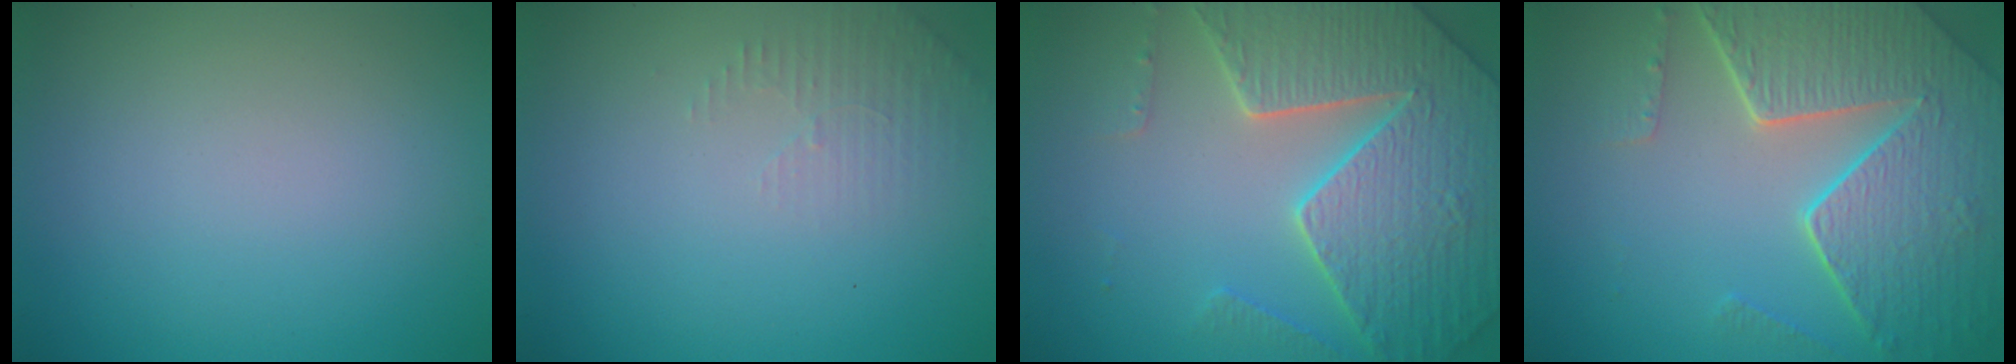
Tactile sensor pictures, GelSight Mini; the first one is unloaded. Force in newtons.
{"total": 1.5, "press": 1.5, "slide": 0.4}
{"total": 7.5, "press": 7.3, "slide": 1.9}
{"total": 8.1, "press": 5.9, "slide": 5.6}